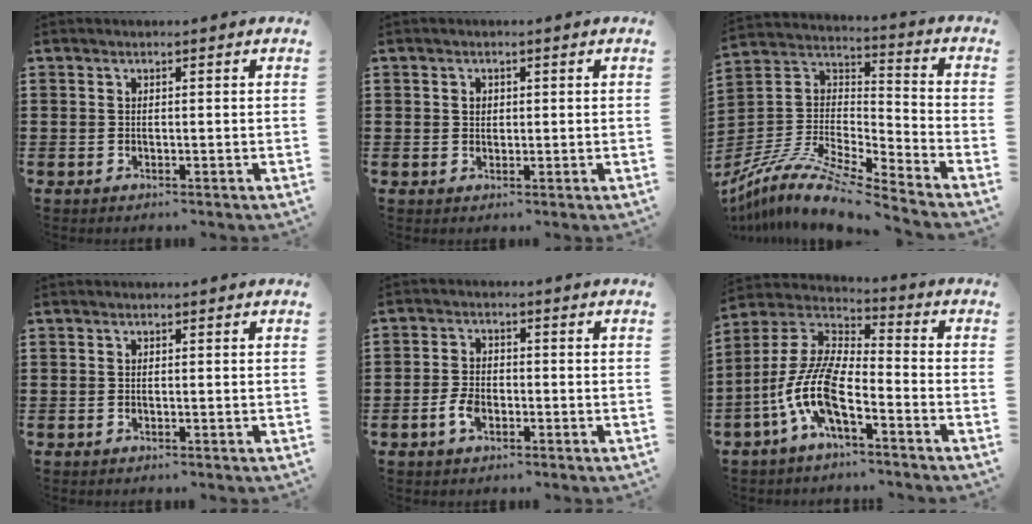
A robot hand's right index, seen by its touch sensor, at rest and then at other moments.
{"total": 1.2, "force": [0.4, 1.0, 0.6], "torque": [-0.014, 0.005, 0.007]}
{"total": 11.1, "force": [-9.4, 1.8, 5.6], "torque": [-0.124, 0.006, -0.193]}
{"total": 0.0}
{"total": 3.4, "force": [-1.4, 1.8, 2.5], "torque": [-0.061, -0.006, -0.028]}
{"total": 10.8, "force": [-5.6, 3.2, 8.6], "torque": [-0.225, -0.024, -0.119]}